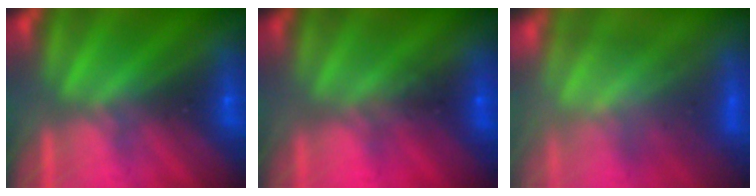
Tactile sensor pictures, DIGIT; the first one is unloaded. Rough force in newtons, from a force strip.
{"total": 1.3}
{"total": 3.9}